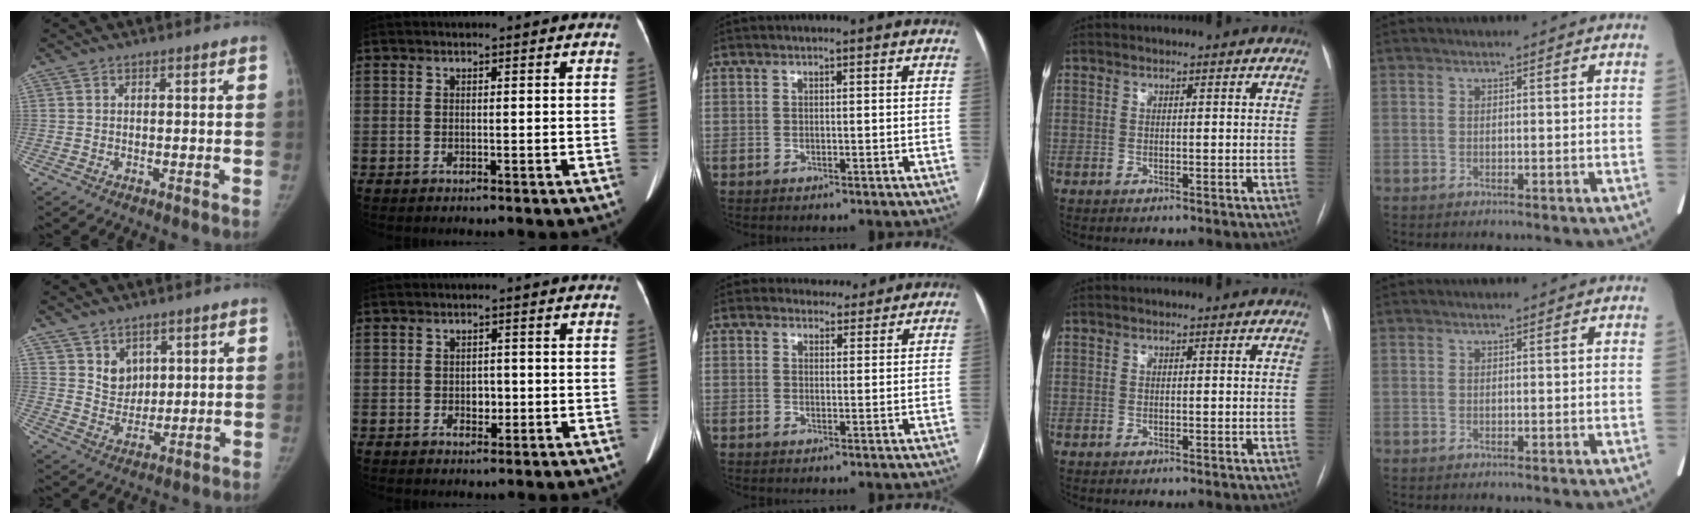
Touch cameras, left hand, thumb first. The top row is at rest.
{"thumb": {"total": 5.7, "force": [3.1, 4.5, 1.7], "torque": [0.003, -0.025, 0.064]}, "index": {"total": 2.1, "force": [-0.5, 1.5, 1.3], "torque": [-0.019, 0.003, -0.005]}, "middle": {"total": 4.1, "force": [3.7, 1.8, -0.2], "torque": [0.010, 0.002, 0.043]}}